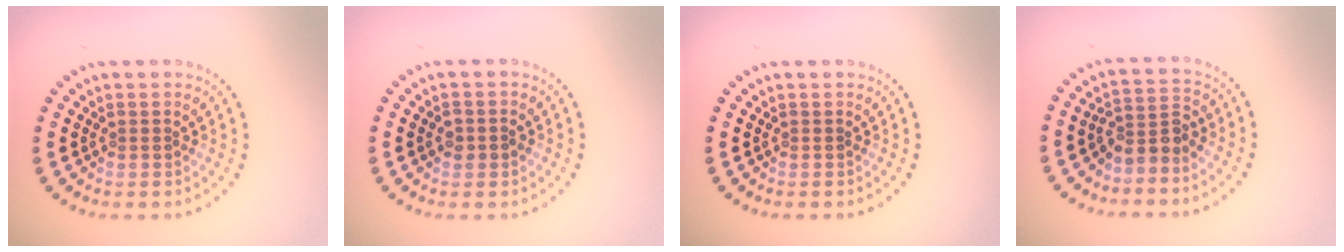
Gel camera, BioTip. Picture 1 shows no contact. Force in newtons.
{"total": 1.5, "press": 1.5, "slide": 0.2}
{"total": 0.0}
{"total": 2.6, "press": 1.9, "slide": 1.7}